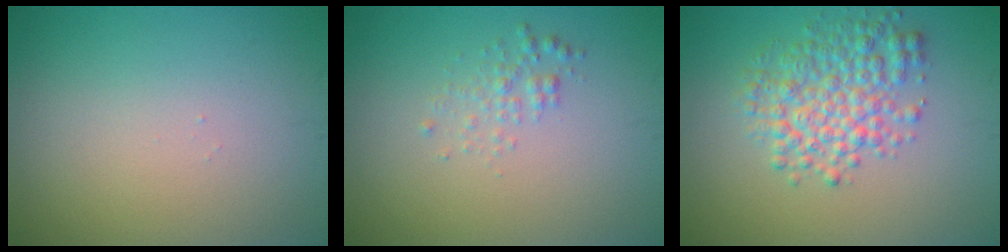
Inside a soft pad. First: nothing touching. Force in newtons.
{"total": 1.3, "press": 1.3, "slide": 0.0}
{"total": 5.0, "press": 5.0, "slide": 0.1}